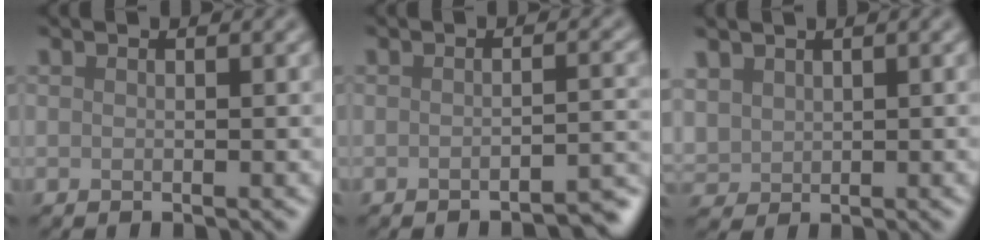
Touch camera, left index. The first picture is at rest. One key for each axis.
{"total": 2.7, "fx": -2.1, "fy": 0.5, "fz": 1.6, "tx": -0.009, "ty": 0.009, "tz": -0.031}
{"total": 2.1, "fx": 1.2, "fy": 1.6, "fz": 0.4, "tx": -0.019, "ty": -0.001, "tz": 0.027}